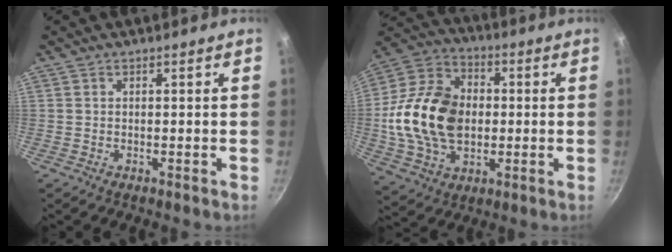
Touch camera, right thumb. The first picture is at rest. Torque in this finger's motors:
{"motor_torque": [0.88, 1.65, 1.56, -0.39, 0.20]}